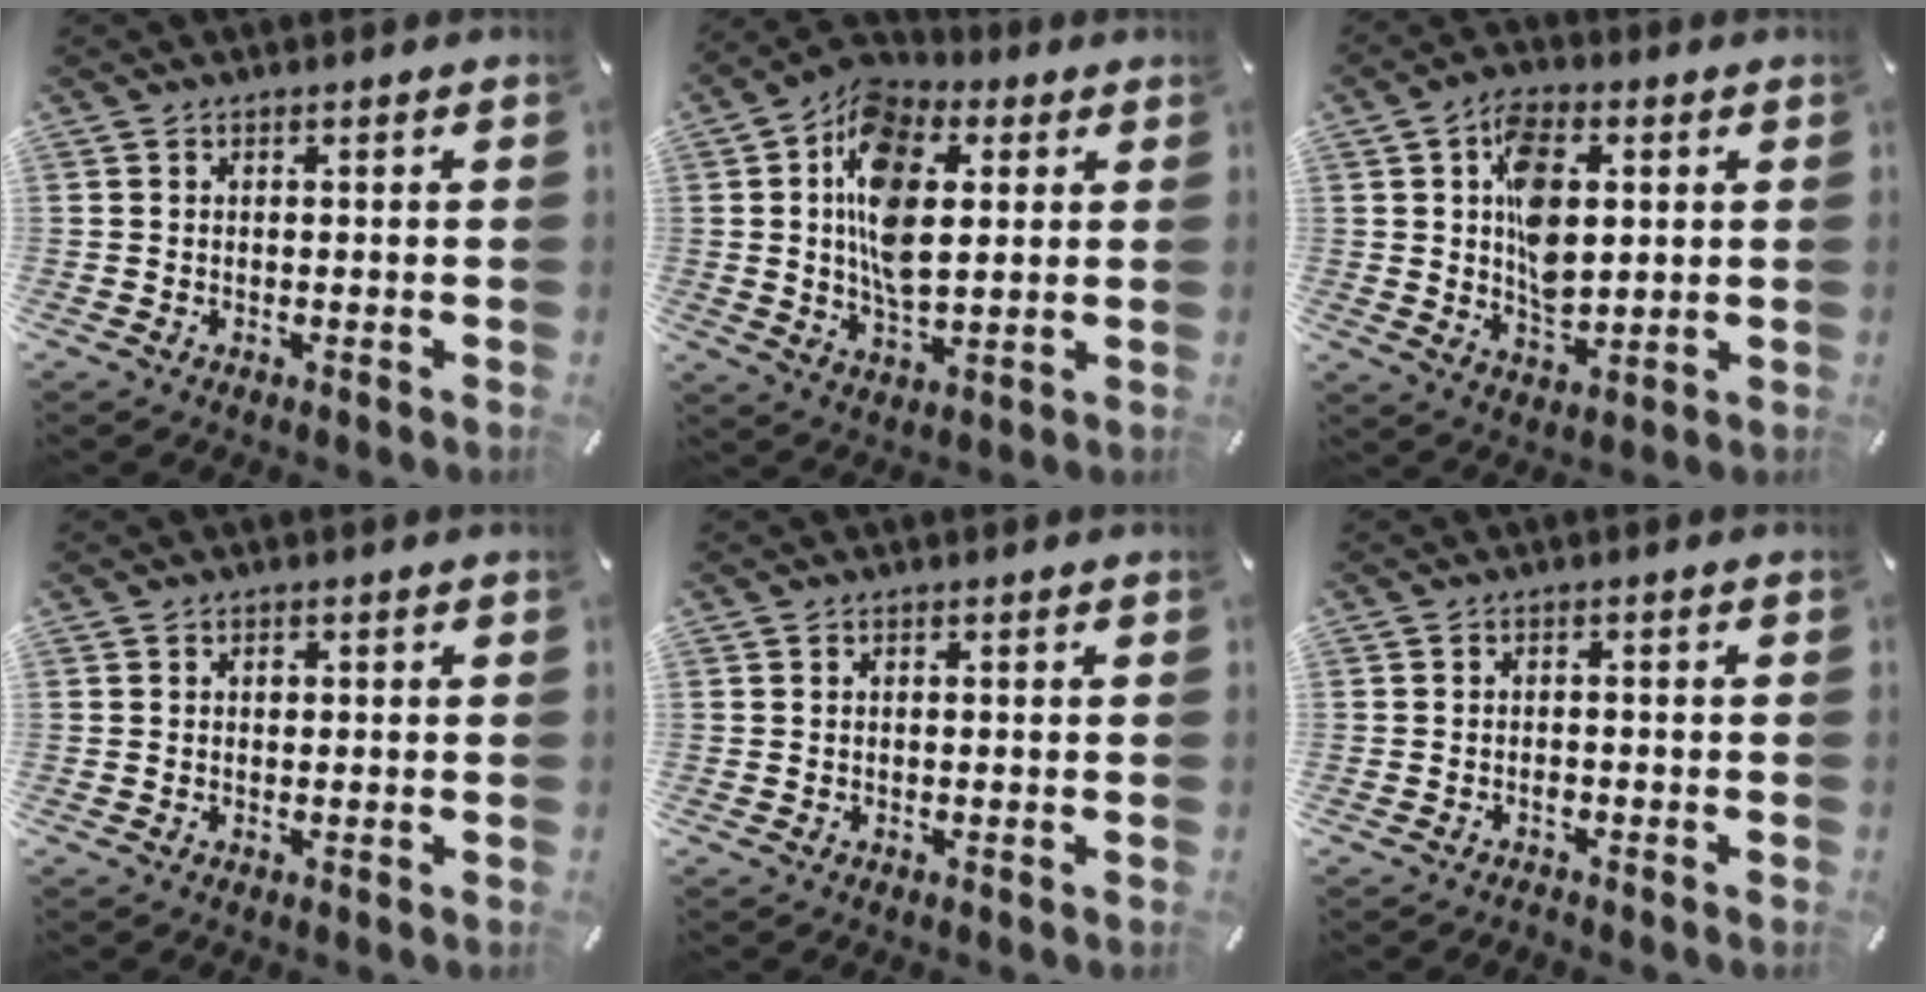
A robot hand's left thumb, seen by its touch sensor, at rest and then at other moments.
{"total": 16.0, "force": [3.4, 10.0, 12.0], "torque": [-0.232, -0.002, 0.057]}
{"total": 12.1, "force": [2.5, 7.7, 8.9], "torque": [-0.149, 0.001, 0.045]}
{"total": 0.8, "force": [0.2, 0.6, 0.5], "torque": [-0.002, -0.002, 0.001]}
{"total": 0.0}
{"total": 1.5, "force": [-1.0, 0.8, 0.8], "torque": [-0.017, 0.003, -0.022]}